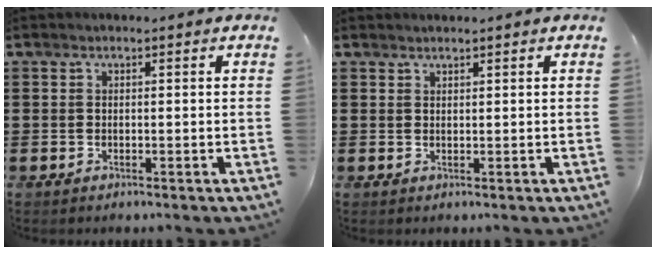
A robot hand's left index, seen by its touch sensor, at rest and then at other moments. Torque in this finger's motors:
{"motor_torque": [0.67, 0.67, -0.01, -0.01]}